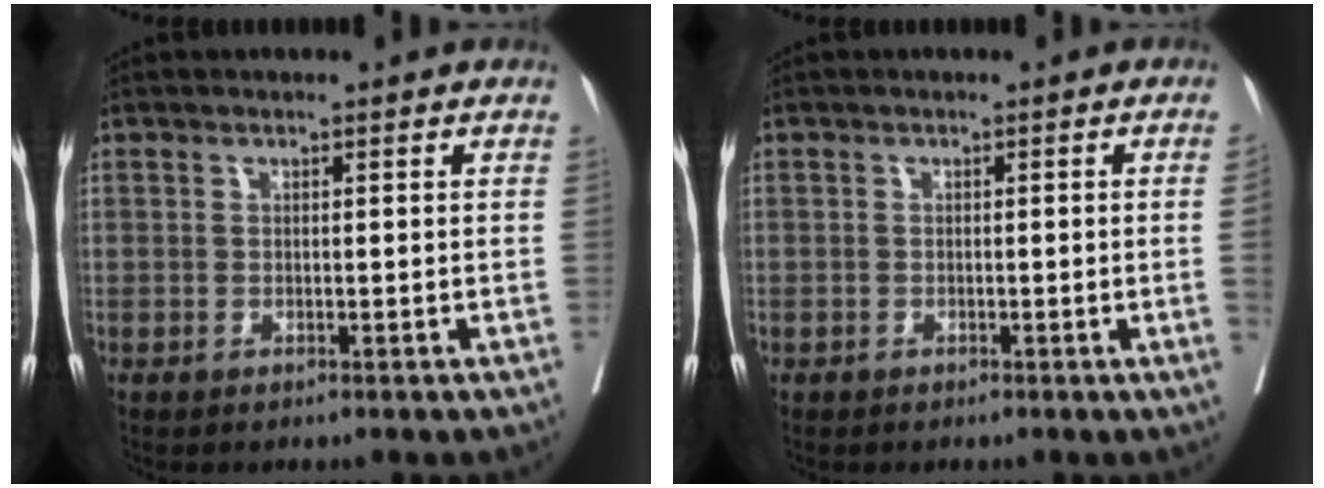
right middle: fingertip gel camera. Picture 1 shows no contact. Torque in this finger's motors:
{"motor_torque": [-0.17, -0.45, -1.00, -0.21]}